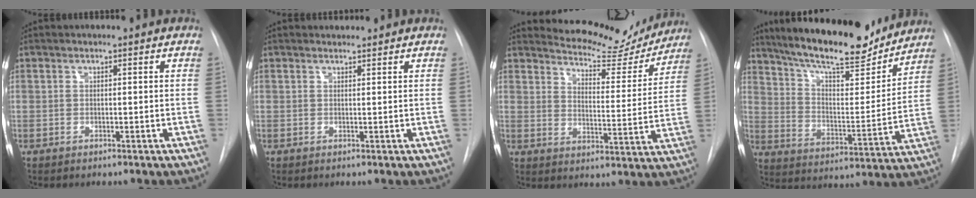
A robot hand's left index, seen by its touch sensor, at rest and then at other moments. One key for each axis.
{"total": 1.2, "fx": 1.2, "fy": 0.3, "fz": 0.0, "tx": -0.010, "ty": 0.010, "tz": 0.023}
{"total": 13.3, "fx": 12.8, "fy": 3.0, "fz": 2.1, "tx": -0.023, "ty": -0.030, "tz": 0.160}
{"total": 20.4, "fx": 17.8, "fy": 3.9, "fz": 9.0, "tx": -0.150, "ty": -0.007, "tz": 0.270}